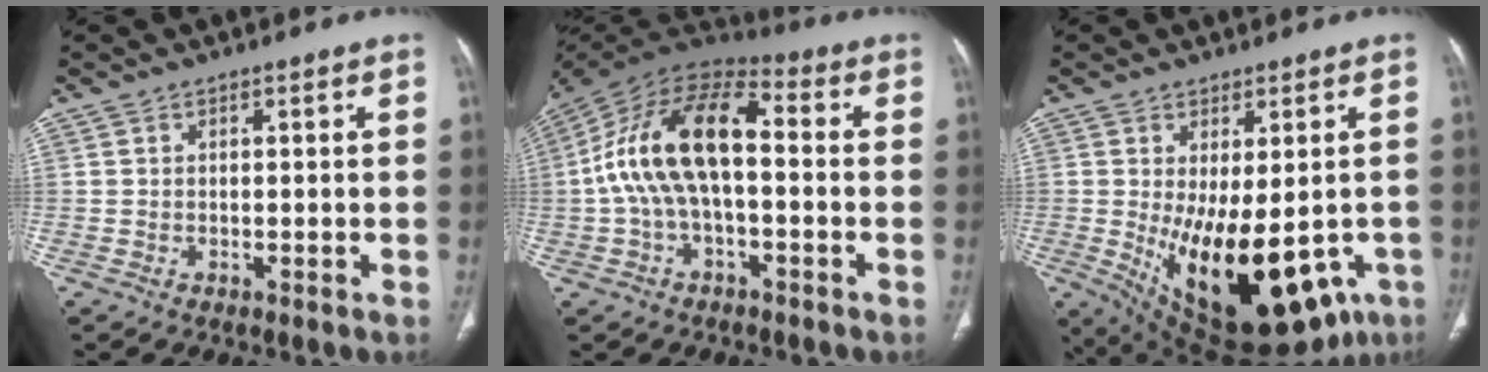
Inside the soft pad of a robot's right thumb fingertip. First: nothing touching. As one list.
[{"total": 17.4, "force": [-0.3, 8.9, 15.0], "torque": [-0.284, 0.047, -0.015]}, {"total": 22.6, "force": [-6.6, 11.1, 18.5], "torque": [-0.232, -0.023, -0.064]}]